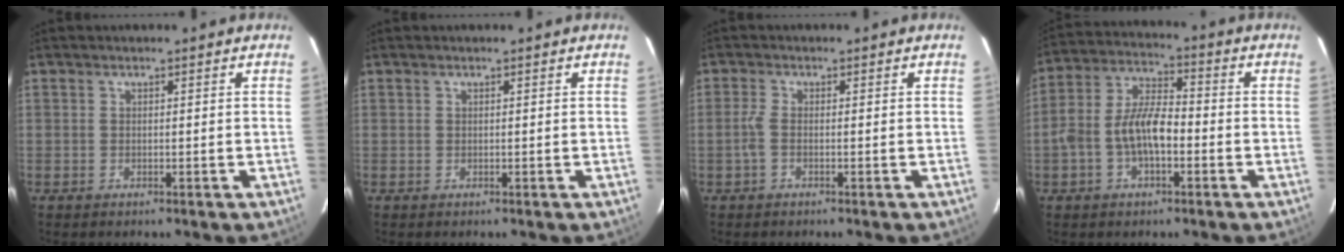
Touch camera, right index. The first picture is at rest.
{"total": 0.0}
{"total": 1.9, "force": [-0.6, 0.5, 1.7], "torque": [-0.041, 0.002, -0.014]}
{"total": 9.2, "force": [-2.4, 4.3, 7.7], "torque": [-0.162, 0.019, -0.046]}